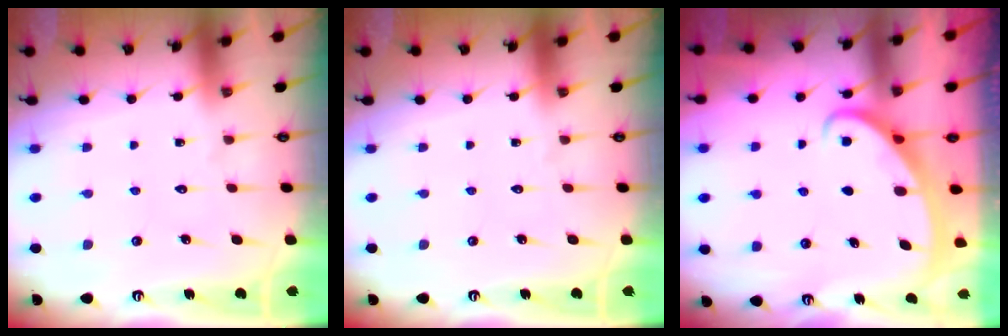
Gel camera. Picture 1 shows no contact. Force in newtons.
{"total": 0.0}
{"total": 2.5, "press": 2.4, "slide": 0.4}